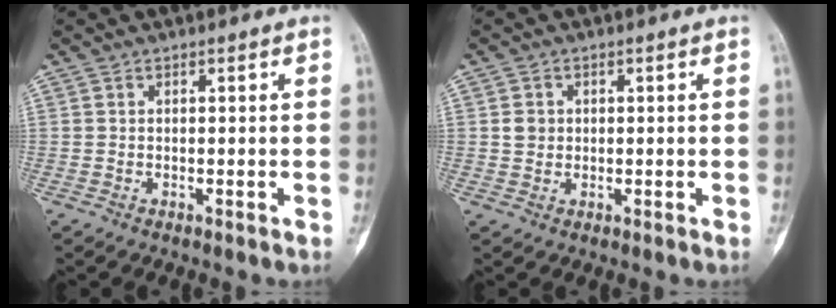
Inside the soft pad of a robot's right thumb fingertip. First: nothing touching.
{"total": 2.4, "force": [0.4, 2.2, 0.9], "torque": [-0.005, 0.002, 0.007]}